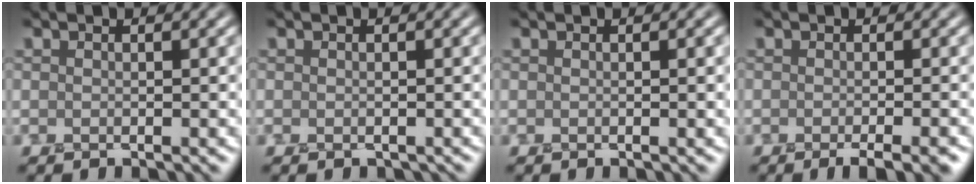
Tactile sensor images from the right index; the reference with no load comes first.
{"total": 0.6, "force": [-0.4, 0.3, 0.3], "torque": [-0.003, -0.003, -0.004]}
{"total": 0.8, "force": [0.1, 0.2, 0.7], "torque": [-0.008, 0.000, 0.002]}
{"total": 2.6, "force": [-1.3, 0.6, 2.2], "torque": [-0.017, -0.003, -0.019]}